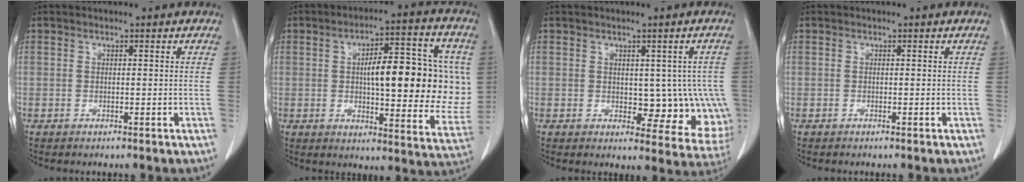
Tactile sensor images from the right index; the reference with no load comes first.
{"total": 19.2, "force": [1.8, 5.7, 18.3], "torque": [-0.240, 0.023, 0.032]}
{"total": 8.5, "force": [-0.3, 5.0, 6.9], "torque": [-0.054, 0.005, 0.008]}
{"total": 0.0}